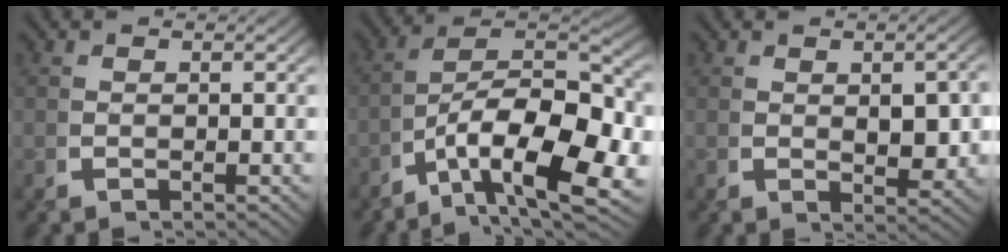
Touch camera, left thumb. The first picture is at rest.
{"total": 14.8, "force": [-2.0, 9.3, 11.3], "torque": [-0.183, -0.044, -0.019]}
{"total": 2.7, "force": [0.4, 1.2, 2.3], "torque": [-0.029, -0.007, 0.013]}